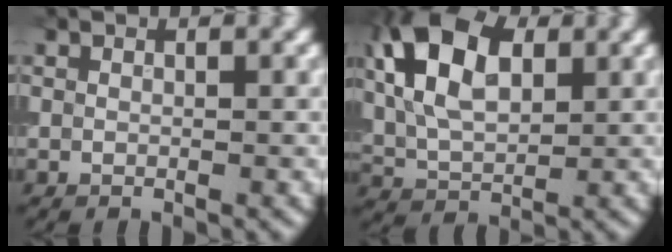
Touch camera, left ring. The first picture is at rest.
{"total": 9.8, "force": [2.8, 5.6, 7.6], "torque": [-0.176, 0.019, 0.046]}